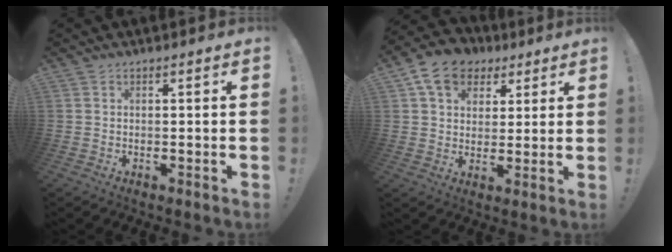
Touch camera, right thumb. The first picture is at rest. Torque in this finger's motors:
{"motor_torque": [1.09, 1.13, 0.06, 0.14, 0.02]}